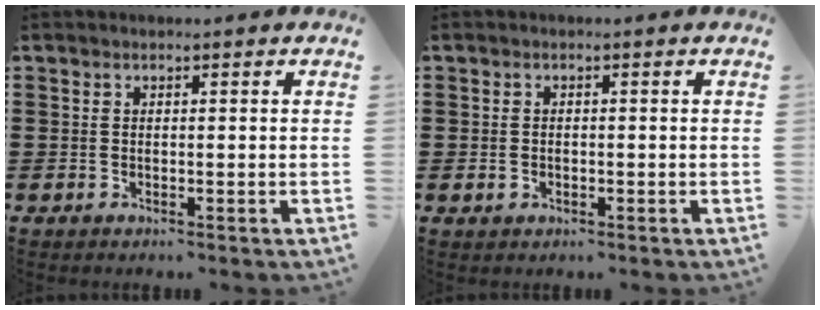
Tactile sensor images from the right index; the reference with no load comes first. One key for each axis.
{"total": 0.7, "fx": -0.3, "fy": 0.6, "fz": 0.4, "tx": -0.010, "ty": 0.002, "tz": -0.006}